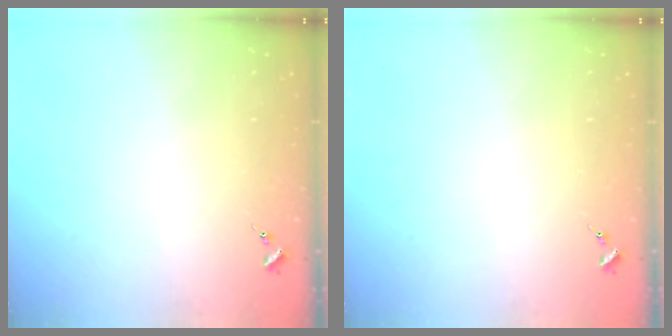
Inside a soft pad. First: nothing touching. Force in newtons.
{"total": 0.0}